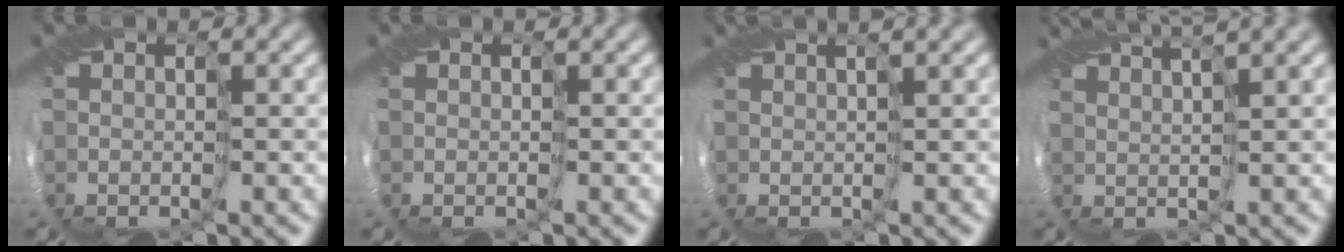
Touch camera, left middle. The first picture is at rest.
{"total": 0.0}
{"total": 2.0, "force": [1.6, 0.1, 1.3], "torque": [-0.025, 0.006, 0.020]}
{"total": 4.9, "force": [3.9, 0.6, 3.0], "torque": [-0.049, 0.019, 0.047]}